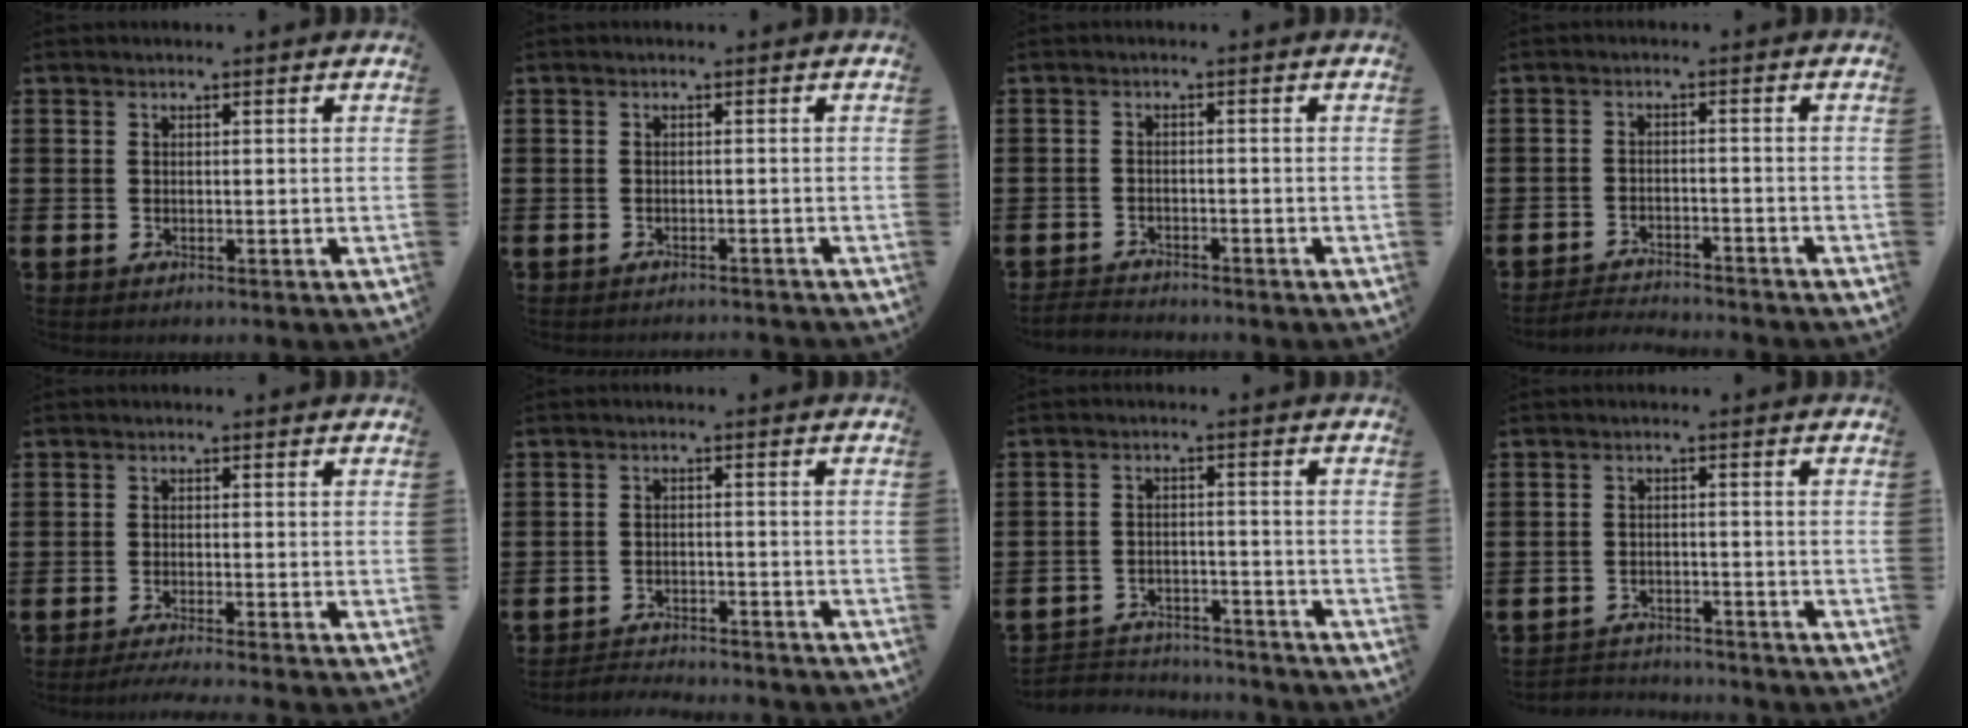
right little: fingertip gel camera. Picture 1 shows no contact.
{"total": 0.8, "force": [-0.8, -0.1, 0.0], "torque": [0.000, 0.001, -0.017]}
{"total": 1.8, "force": [-1.8, 0.1, -0.2], "torque": [-0.002, 0.003, -0.039]}
{"total": 2.6, "force": [-2.6, 0.0, -0.1], "torque": [-0.004, 0.002, -0.056]}
{"total": 1.4, "force": [-1.2, -0.1, 0.7], "torque": [-0.011, 0.001, -0.022]}
{"total": 2.6, "force": [-2.6, 0.0, -0.3], "torque": [-0.003, 0.003, -0.057]}
{"total": 3.2, "force": [-3.1, 0.6, 0.0], "torque": [-0.008, 0.004, -0.068]}
{"total": 2.5, "force": [-2.4, 0.3, -0.3], "torque": [-0.003, 0.001, -0.054]}